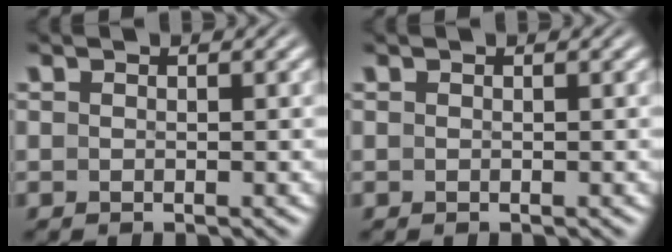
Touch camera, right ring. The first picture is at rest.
{"total": 0.0}